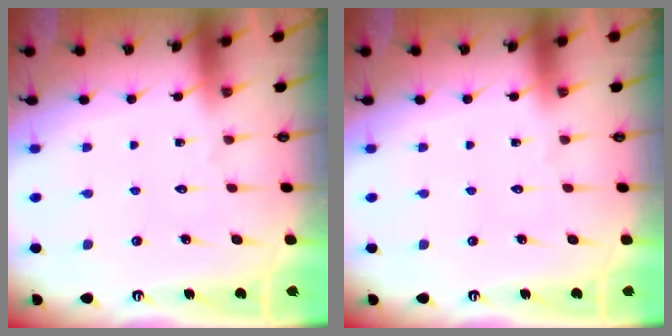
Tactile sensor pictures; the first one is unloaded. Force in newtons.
{"total": 0.0}